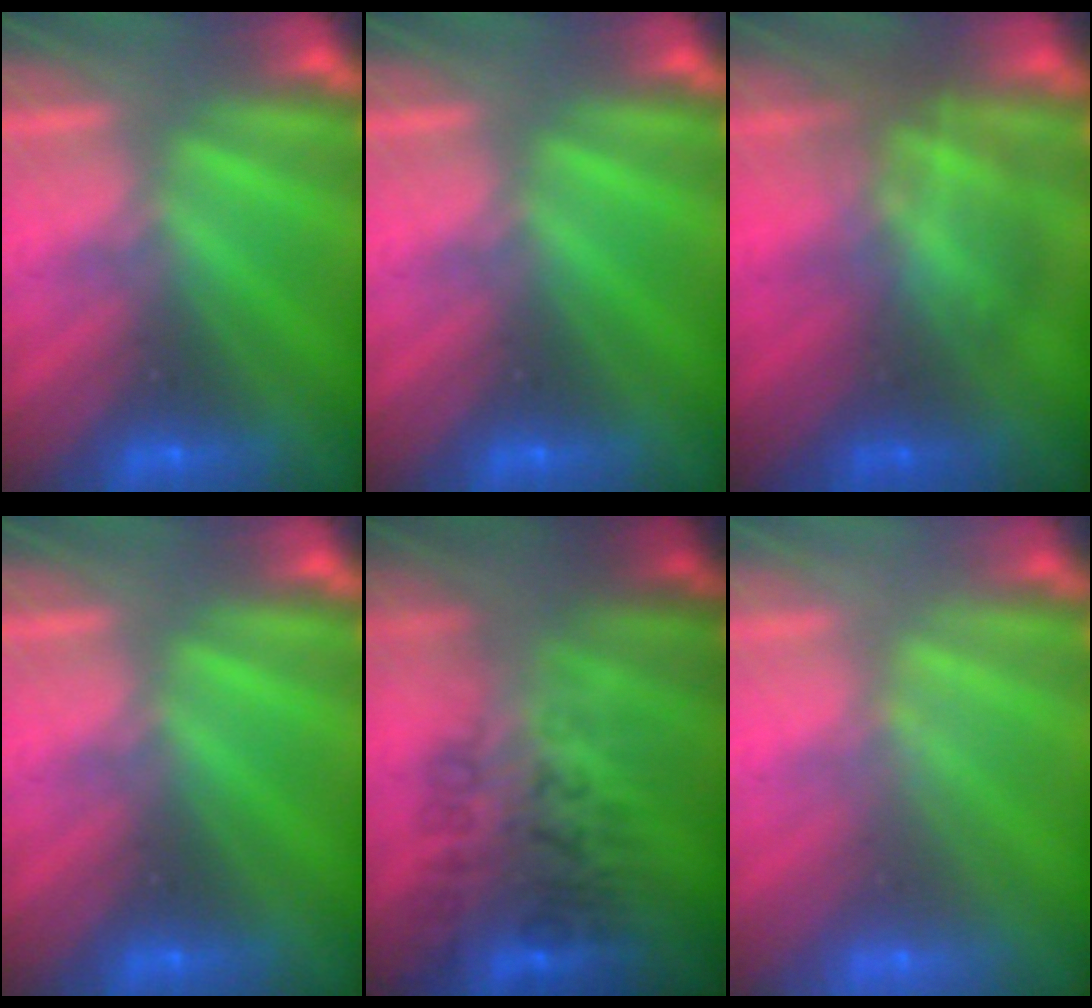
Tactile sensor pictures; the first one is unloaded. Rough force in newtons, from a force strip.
{"total": 0.0}
{"total": 2.9}
{"total": 0.0}
{"total": 2.9}
{"total": 1.9}